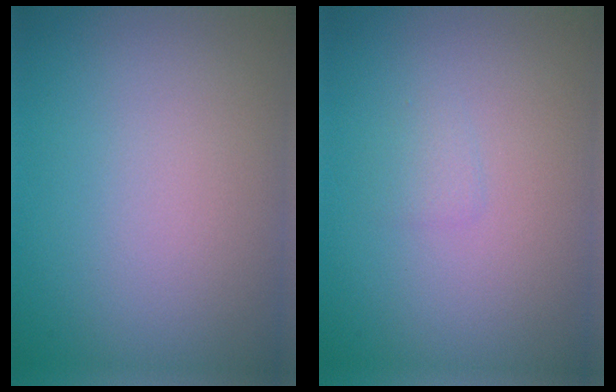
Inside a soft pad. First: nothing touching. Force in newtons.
{"total": 0.8, "press": 0.8, "slide": 0.0}